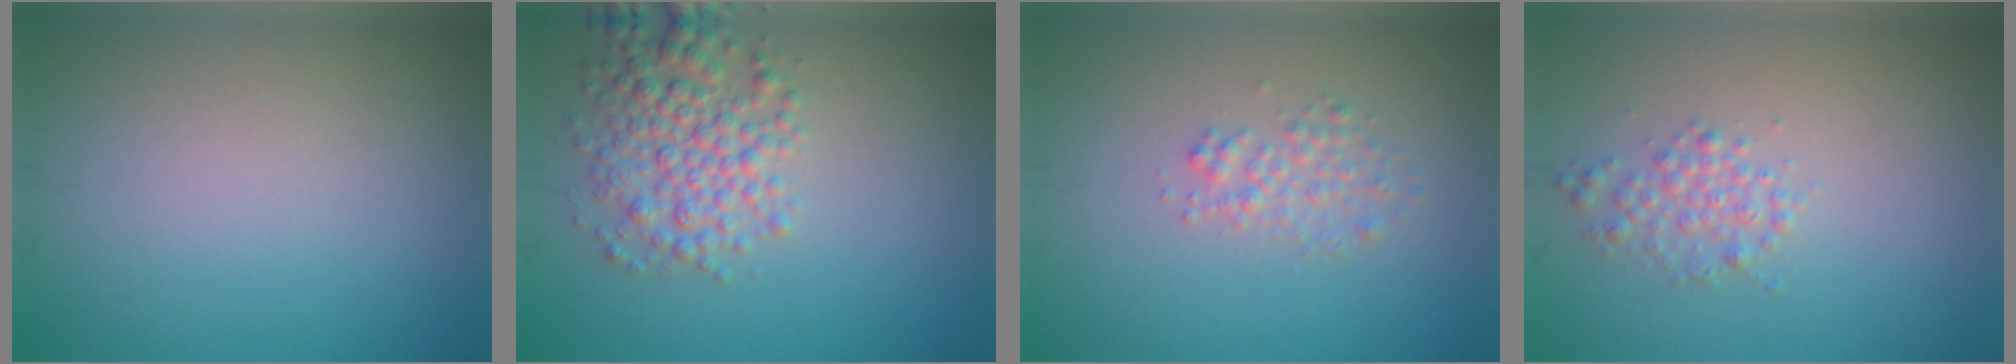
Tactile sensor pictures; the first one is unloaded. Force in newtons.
{"total": 4.5, "press": 4.5, "slide": 0.1}
{"total": 1.7, "press": 1.7, "slide": 0.1}
{"total": 1.8, "press": 1.8, "slide": 0.0}